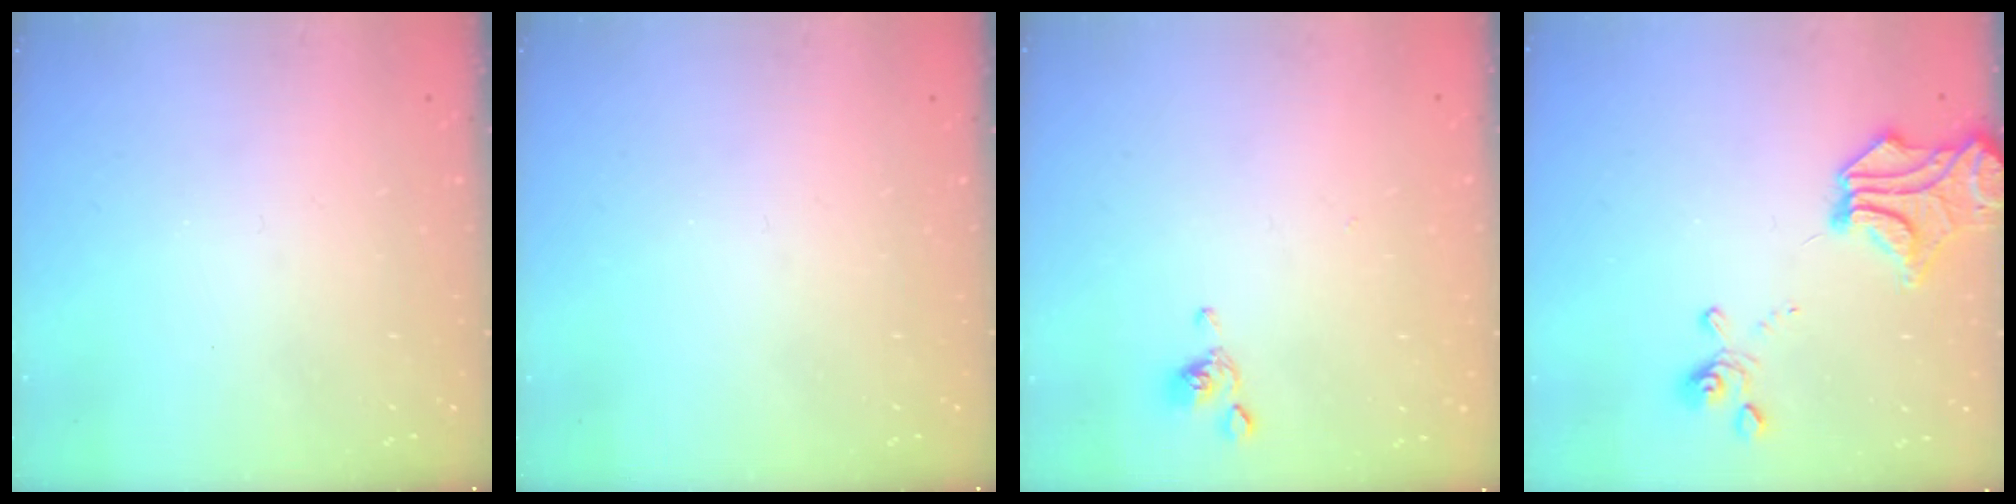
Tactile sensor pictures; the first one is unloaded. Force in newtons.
{"total": 0.0}
{"total": 2.0, "press": 2.0, "slide": 0.1}
{"total": 8.3, "press": 7.8, "slide": 2.8}